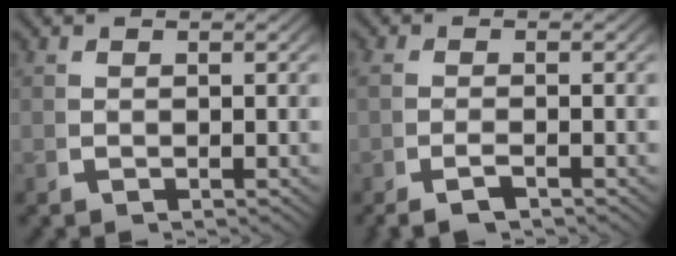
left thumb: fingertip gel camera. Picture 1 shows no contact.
{"total": 1.9, "force": [-1.4, 0.5, 1.1], "torque": [-0.029, -0.008, -0.021]}